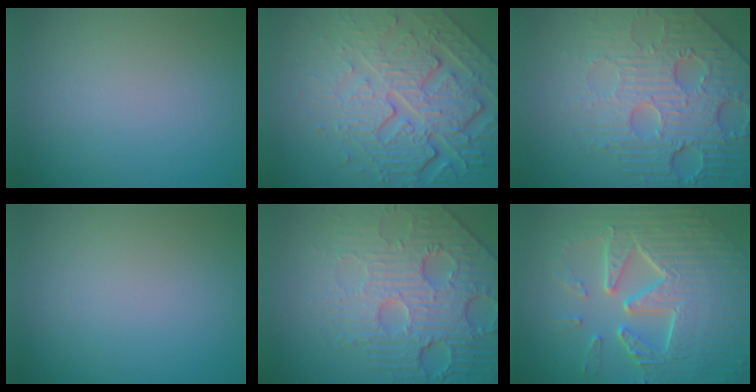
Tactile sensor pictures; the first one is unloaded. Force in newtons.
{"total": 8.2, "press": 5.8, "slide": 5.8}
{"total": 7.0, "press": 5.7, "slide": 4.1}
{"total": 0.0}
{"total": 7.0, "press": 5.7, "slide": 4.0}
{"total": 9.4, "press": 6.4, "slide": 6.9}